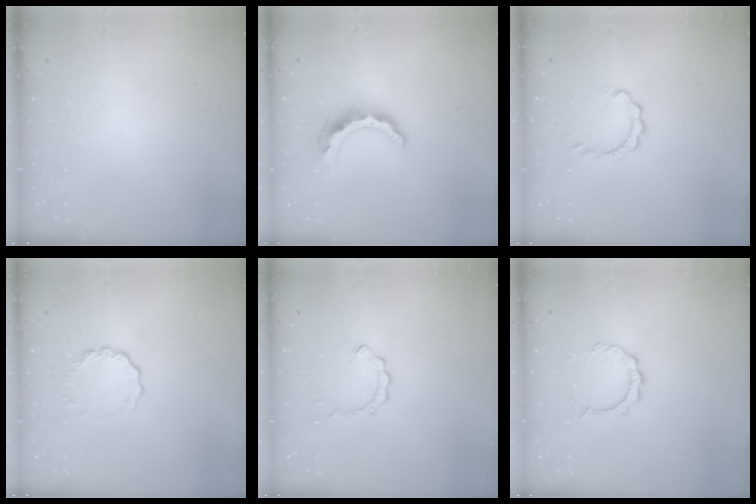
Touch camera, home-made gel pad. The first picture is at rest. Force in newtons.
{"total": 10.6, "press": 10.6, "slide": 0.3}
{"total": 3.4, "press": 3.4, "slide": 0.3}
{"total": 5.3, "press": 5.2, "slide": 0.6}
{"total": 2.1, "press": 2.1, "slide": 0.2}
{"total": 5.5, "press": 5.5, "slide": 0.3}